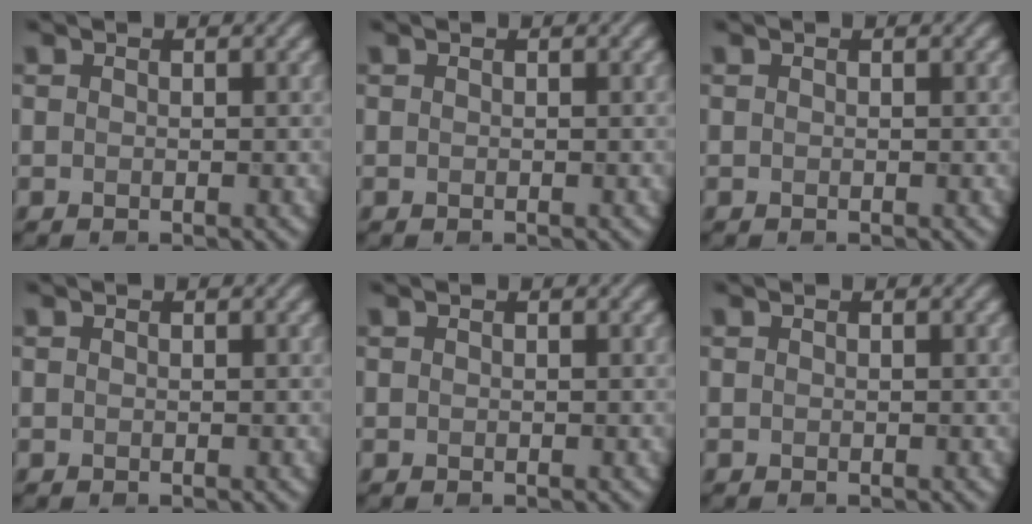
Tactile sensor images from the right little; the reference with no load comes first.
{"total": 0.0}
{"total": 0.0}
{"total": 0.0}
{"total": 0.0}
{"total": 0.0}